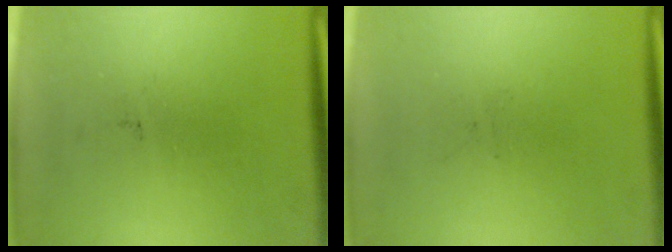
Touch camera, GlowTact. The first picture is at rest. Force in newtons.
{"total": 0.0}